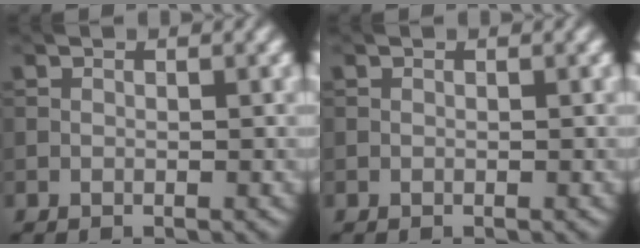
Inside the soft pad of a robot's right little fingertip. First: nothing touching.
{"total": 0.0}